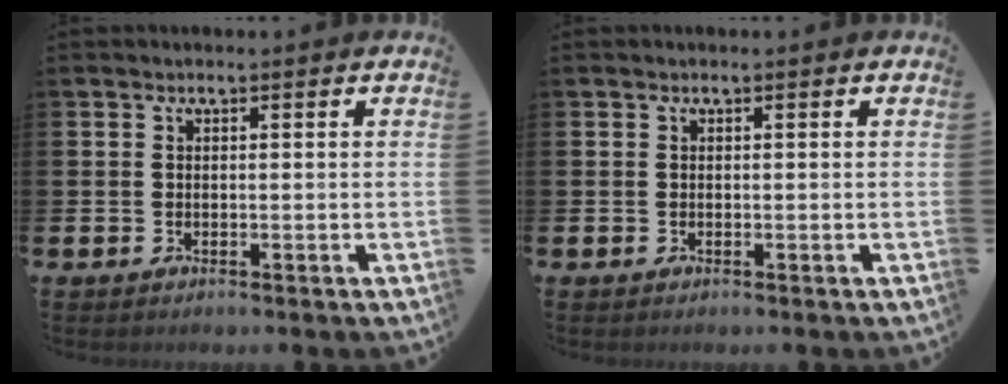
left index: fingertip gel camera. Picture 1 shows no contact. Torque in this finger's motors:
{"motor_torque": [-0.16, 0.13, 0.01, 0.00]}